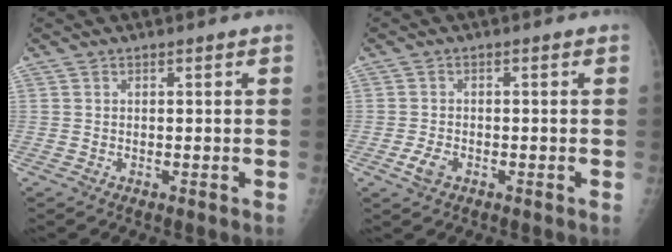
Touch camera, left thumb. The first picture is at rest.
{"total": 2.8, "force": [-1.5, 1.7, 1.6], "torque": [-0.032, 0.001, -0.026]}